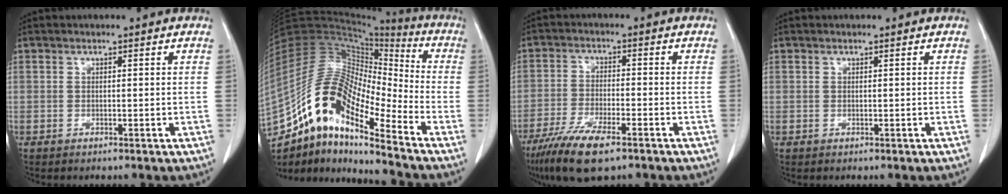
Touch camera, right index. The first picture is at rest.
{"total": 20.0, "force": [-13.0, 5.2, 14.2], "torque": [-0.286, 0.022, -0.232]}
{"total": 10.6, "force": [-7.1, 2.6, 7.5], "torque": [-0.140, -0.022, -0.121]}
{"total": 0.0}